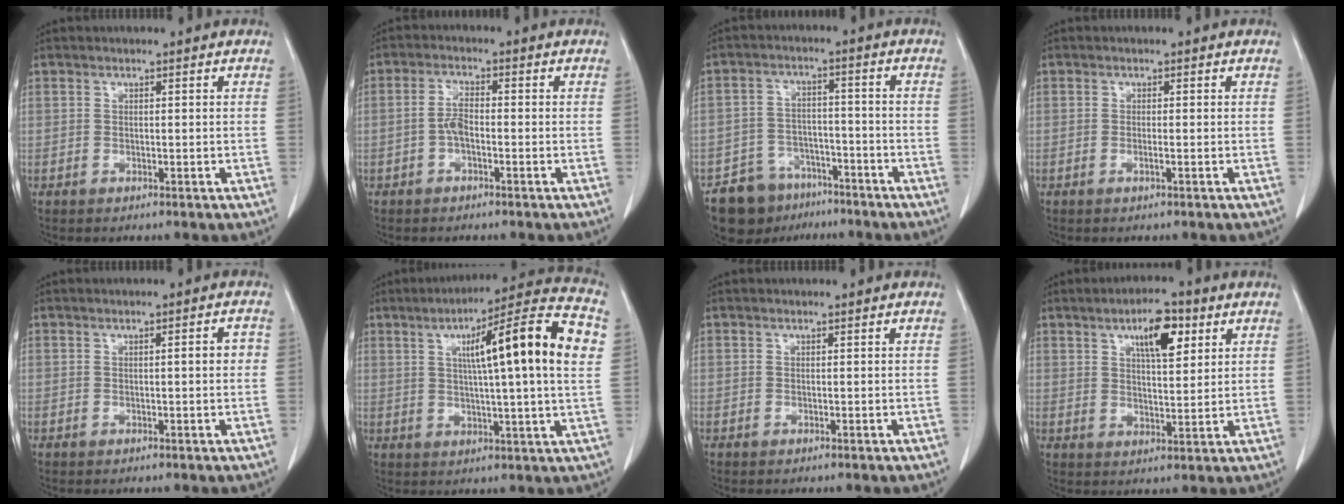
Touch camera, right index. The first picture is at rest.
{"total": 2.7, "force": [-0.7, 0.9, 2.5], "torque": [-0.050, 0.007, -0.012]}
{"total": 9.2, "force": [-7.0, 5.8, 1.5], "torque": [-0.027, 0.022, -0.110]}
{"total": 0.6, "force": [-0.1, -0.1, 0.6], "torque": [-0.011, 0.001, 0.002]}
{"total": 2.0, "force": [0.0, 0.4, 1.9], "torque": [-0.026, 0.005, 0.000]}
{"total": 17.8, "force": [4.1, 0.0, 17.3], "torque": [-0.250, 0.022, 0.050]}
{"total": 0.0}
{"total": 7.7, "force": [3.7, 2.3, 6.3], "torque": [-0.106, 0.006, 0.060]}